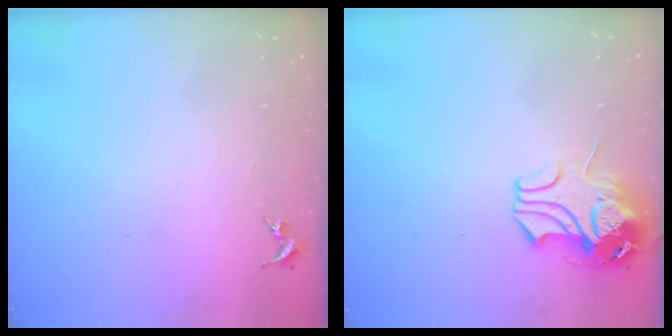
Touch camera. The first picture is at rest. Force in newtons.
{"total": 11.7, "press": 11.5, "slide": 1.8}